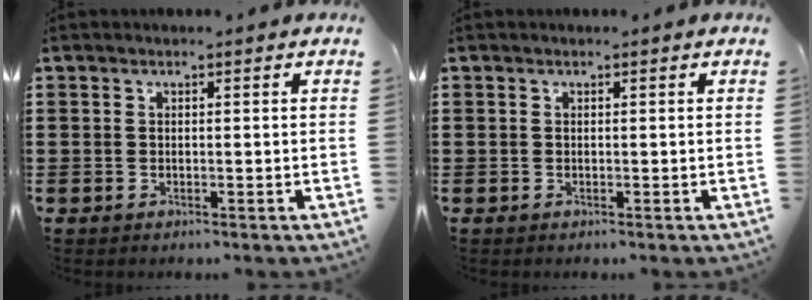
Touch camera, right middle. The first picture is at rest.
{"total": 0.0}